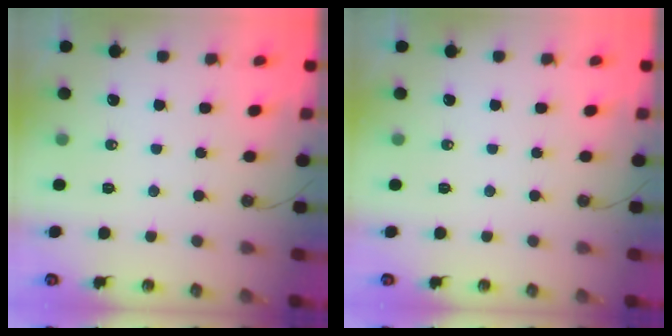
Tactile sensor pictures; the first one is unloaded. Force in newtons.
{"total": 0.0}